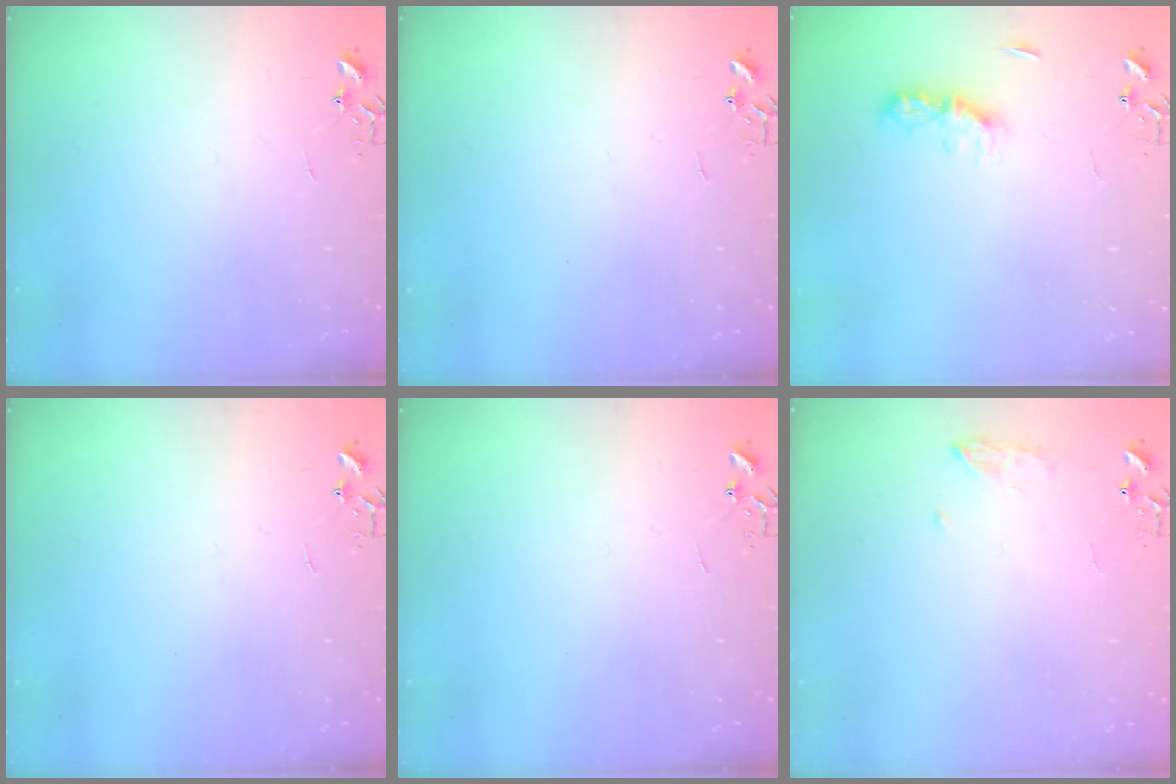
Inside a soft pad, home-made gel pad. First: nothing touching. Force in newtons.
{"total": 0.0}
{"total": 6.4, "press": 6.3, "slide": 0.7}
{"total": 0.0}
{"total": 0.0}
{"total": 8.4, "press": 8.4, "slide": 0.9}